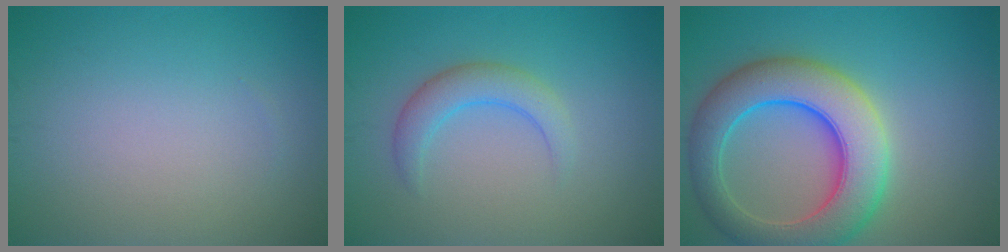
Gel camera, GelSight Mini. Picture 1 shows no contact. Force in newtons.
{"total": 2.9, "press": 2.9, "slide": 0.2}
{"total": 9.3, "press": 9.3, "slide": 0.5}